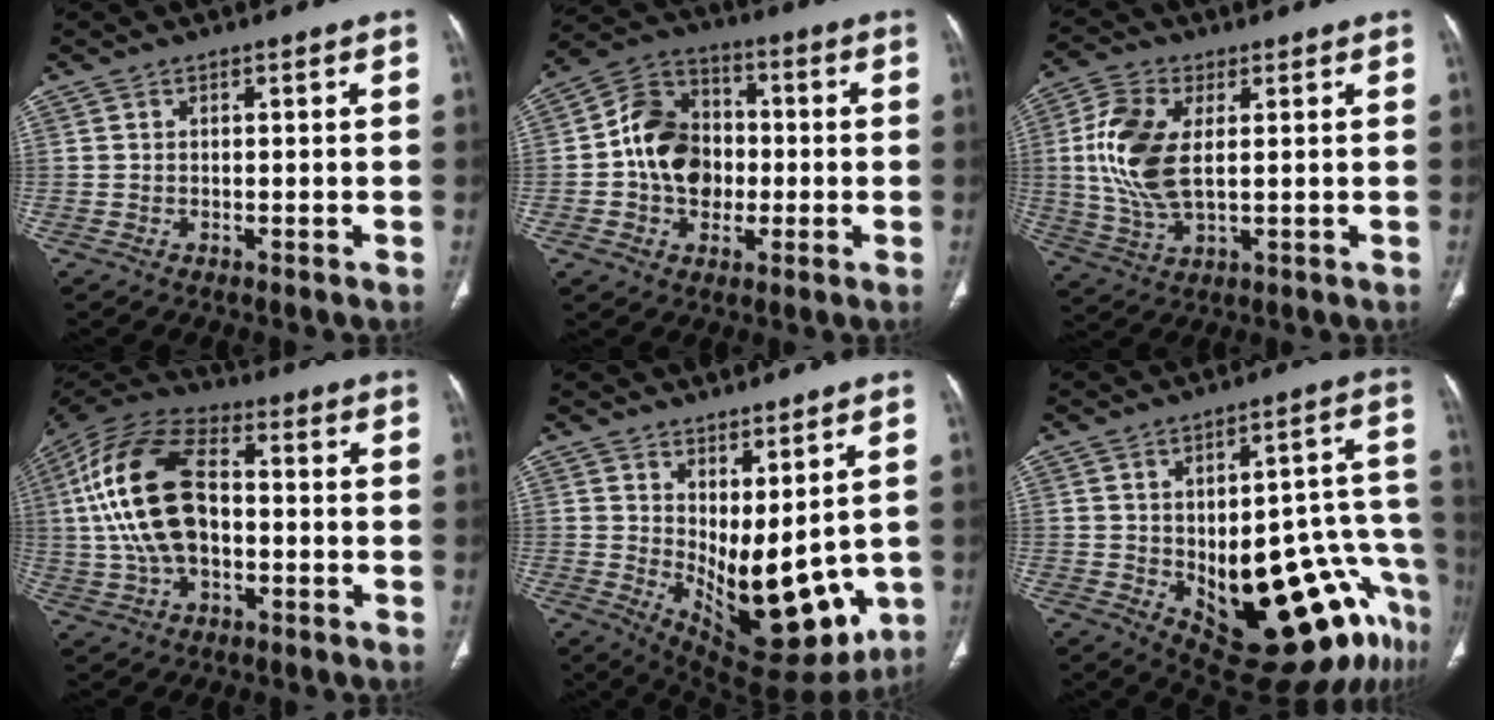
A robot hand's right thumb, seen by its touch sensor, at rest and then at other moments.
{"total": 13.7, "force": [-0.9, 10.9, 8.3], "torque": [-0.109, 0.029, -0.021]}
{"total": 12.6, "force": [1.8, 6.6, 10.6], "torque": [-0.230, -0.003, 0.038]}
{"total": 18.9, "force": [0.2, 11.0, 15.3], "torque": [-0.306, 0.028, -0.001]}
{"total": 16.0, "force": [2.3, 7.3, 14.0], "torque": [-0.194, -0.047, 0.070]}
{"total": 23.8, "force": [-8.9, 9.1, 20.1], "torque": [-0.204, 0.043, -0.099]}